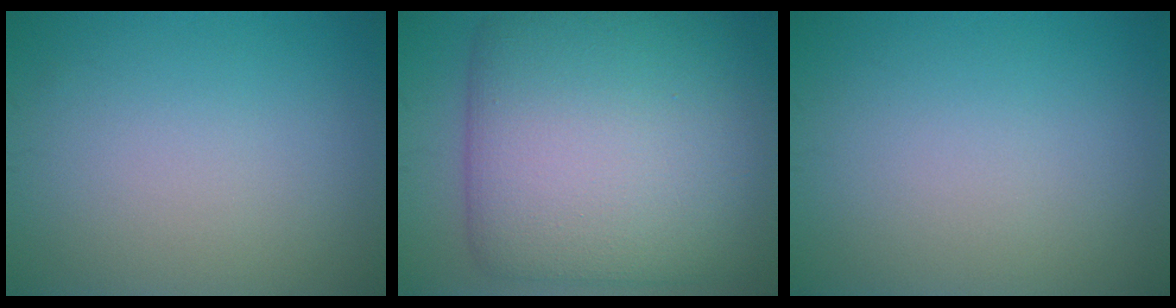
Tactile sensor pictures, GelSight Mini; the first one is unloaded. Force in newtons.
{"total": 15.4, "press": 15.3, "slide": 0.6}
{"total": 0.0}